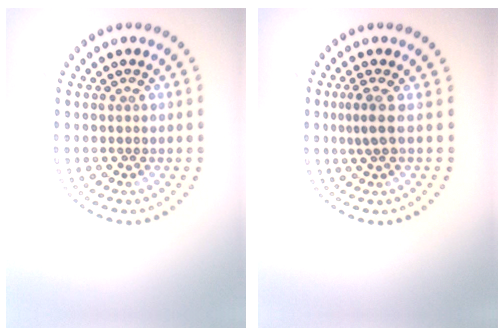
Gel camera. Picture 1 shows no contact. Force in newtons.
{"total": 1.8, "press": 1.4, "slide": 1.3}